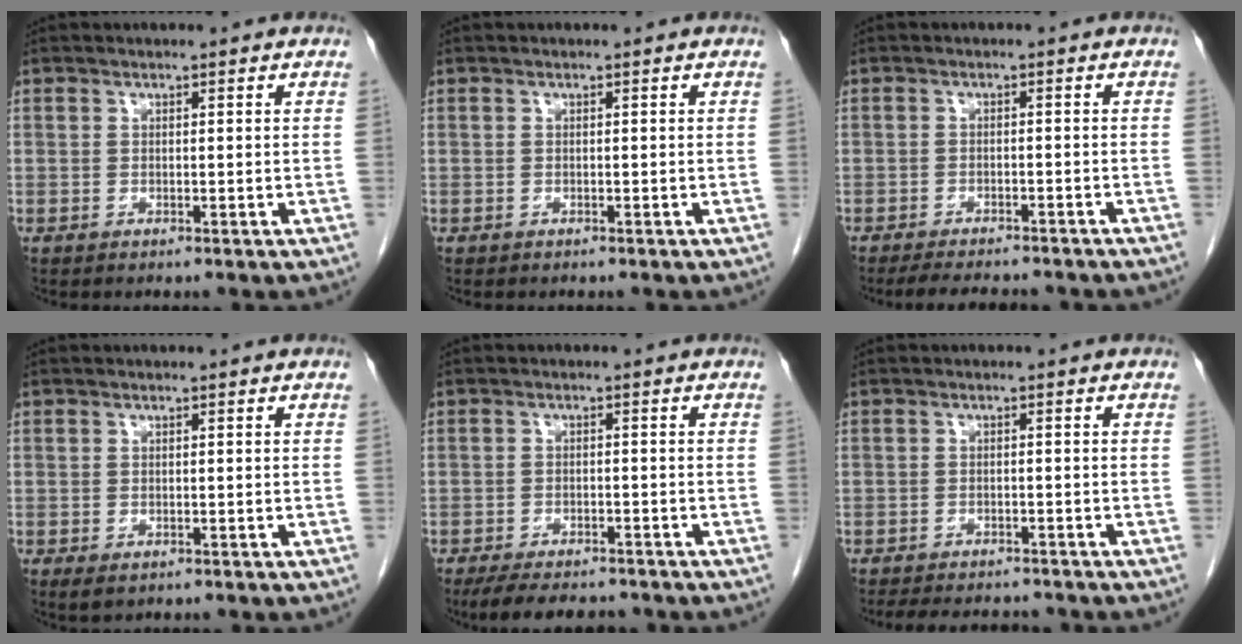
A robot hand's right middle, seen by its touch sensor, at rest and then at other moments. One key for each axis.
{"total": 0.0}
{"total": 10.3, "fx": -9.0, "fy": 2.2, "fz": 4.4, "tx": -0.062, "ty": -0.009, "tz": -0.115}
{"total": 1.7, "fx": -0.9, "fy": 1.0, "fz": 1.1, "tx": -0.015, "ty": -0.002, "tz": -0.003}
{"total": 7.9, "fx": -6.7, "fy": 2.6, "fz": 3.3, "tx": -0.052, "ty": -0.009, "tz": -0.097}
{"total": 8.9, "fx": -8.1, "fy": 2.4, "fz": 3.0, "tx": -0.052, "ty": -0.004, "tz": -0.106}